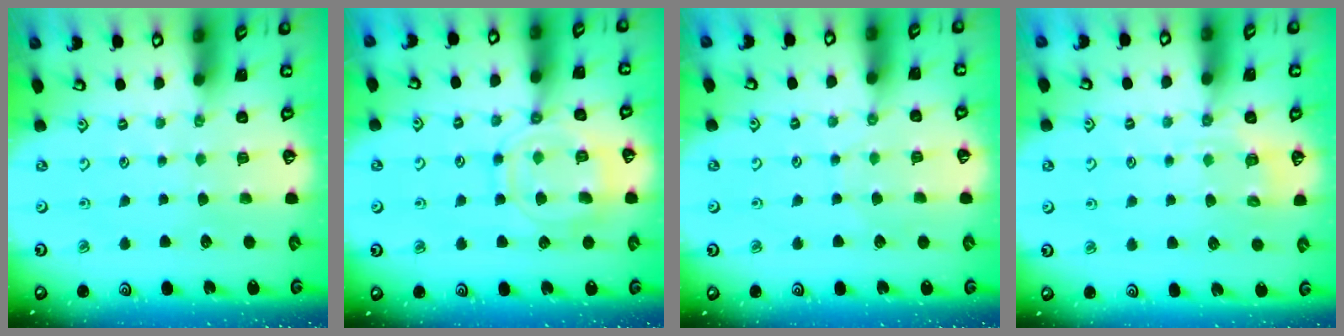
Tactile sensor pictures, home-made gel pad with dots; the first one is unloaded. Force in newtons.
{"total": 12.7, "press": 12.6, "slide": 1.3}
{"total": 4.3, "press": 4.3, "slide": 0.5}
{"total": 5.8, "press": 5.7, "slide": 1.2}